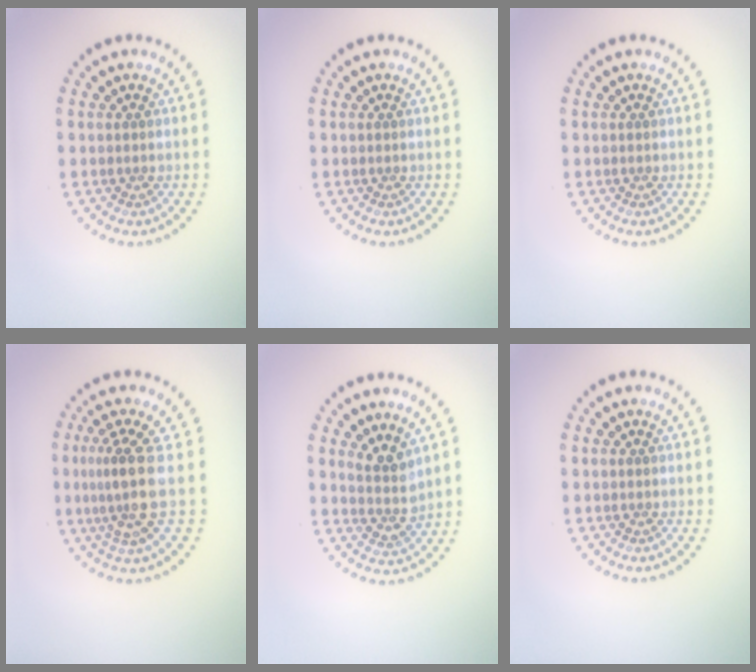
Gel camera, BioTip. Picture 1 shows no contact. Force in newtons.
{"total": 0.0}
{"total": 0.0}
{"total": 3.9, "press": 2.8, "slide": 2.6}
{"total": 2.7, "press": 2.0, "slide": 1.9}
{"total": 0.0}